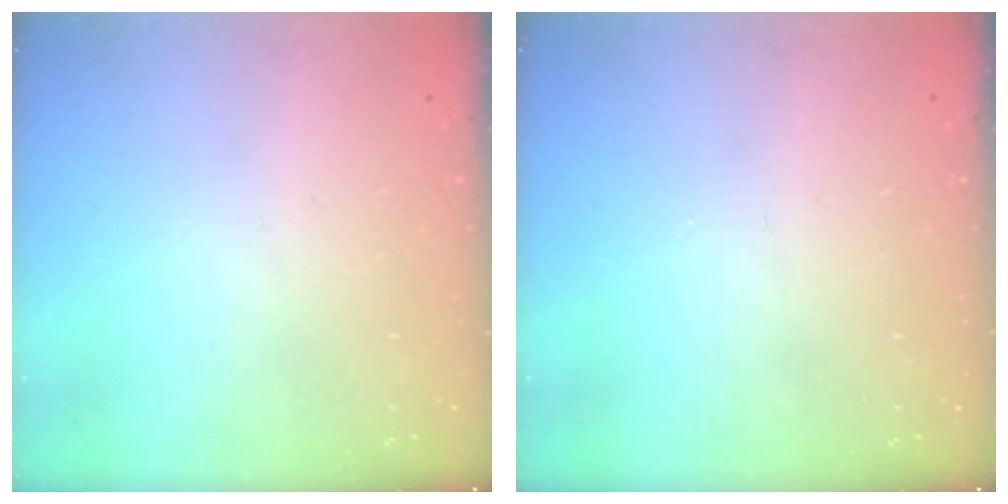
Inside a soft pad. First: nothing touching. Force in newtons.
{"total": 0.0}